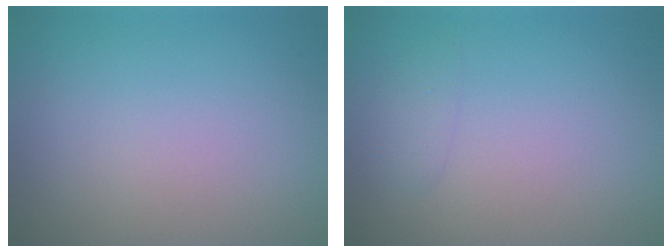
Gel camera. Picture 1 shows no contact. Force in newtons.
{"total": 0.9, "press": 0.9, "slide": 0.1}